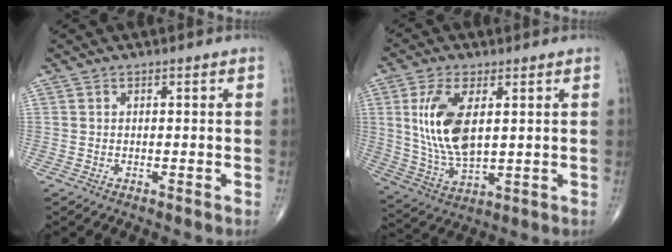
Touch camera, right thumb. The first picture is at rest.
{"total": 12.9, "force": [2.7, 6.2, 11.0], "torque": [-0.220, -0.017, 0.062]}